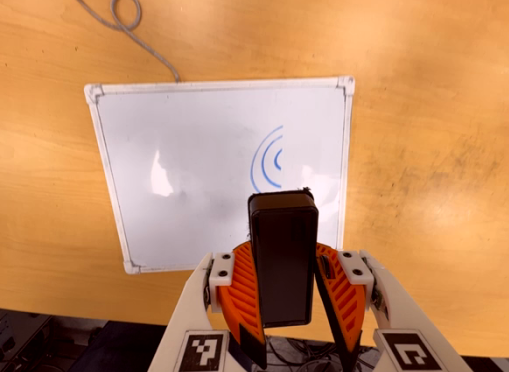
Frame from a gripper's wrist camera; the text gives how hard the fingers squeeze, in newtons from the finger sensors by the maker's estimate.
{"total": 8.2, "left": 9.1, "right": 7.2}